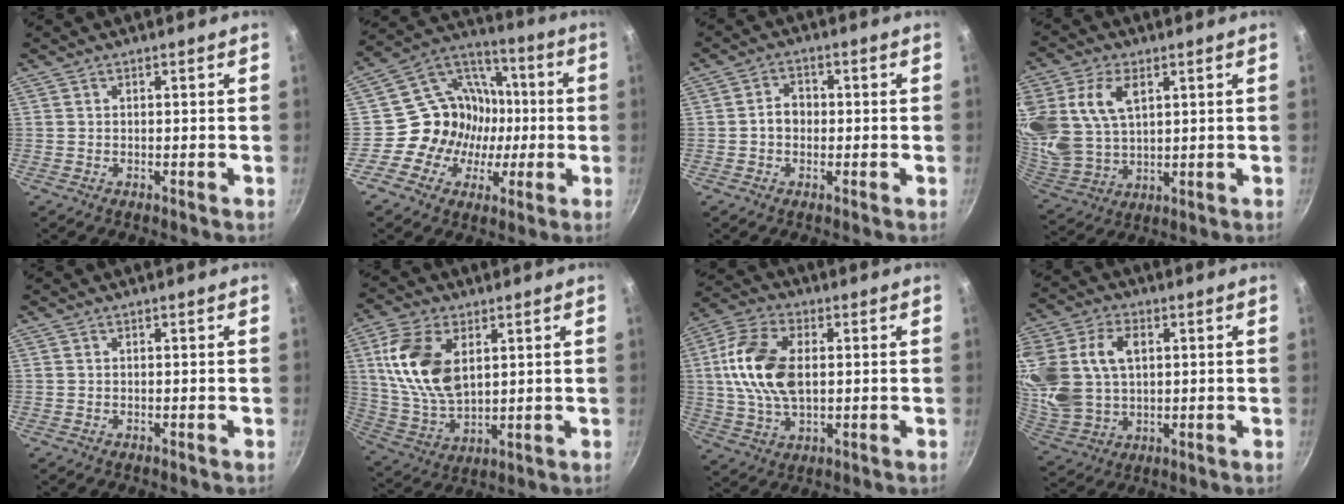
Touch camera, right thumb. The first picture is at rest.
{"total": 15.7, "force": [-2.1, 14.6, 5.3], "torque": [-0.039, 0.034, -0.045]}
{"total": 4.0, "force": [-0.4, 3.2, 2.3], "torque": [-0.017, 0.014, -0.011]}
{"total": 18.1, "force": [5.9, 12.1, 12.1], "torque": [-0.261, -0.010, 0.125]}
{"total": 0.0}
{"total": 15.2, "force": [4.3, 9.0, 11.5], "torque": [-0.209, -0.016, 0.094]}
{"total": 14.6, "force": [1.5, 8.7, 11.6], "torque": [-0.215, 0.010, 0.021]}
{"total": 20.6, "force": [4.7, 14.6, 13.7], "torque": [-0.308, 0.011, 0.097]}